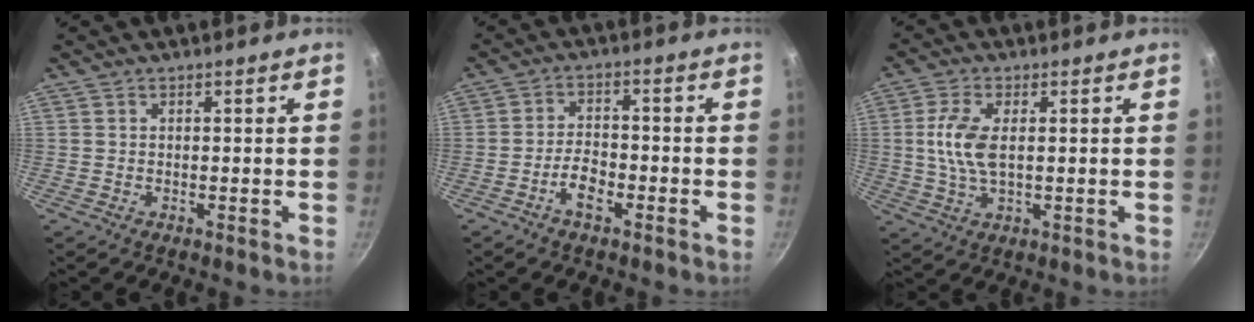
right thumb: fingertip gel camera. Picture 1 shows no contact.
{"total": 4.9, "force": [-2.7, 2.2, 3.5], "torque": [-0.059, 0.026, -0.051]}
{"total": 7.7, "force": [0.8, 3.7, 6.7], "torque": [-0.138, 0.002, 0.014]}